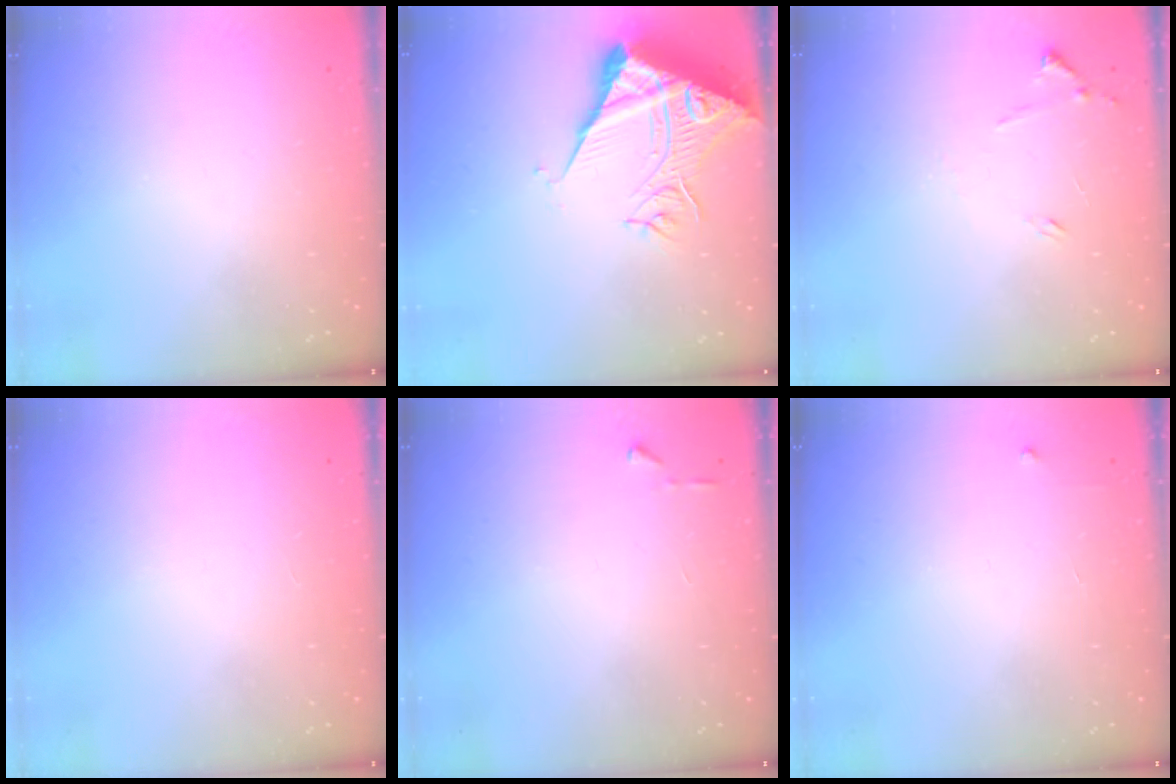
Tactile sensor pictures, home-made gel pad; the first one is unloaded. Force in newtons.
{"total": 11.1, "press": 11.0, "slide": 1.3}
{"total": 8.0, "press": 8.0, "slide": 0.7}
{"total": 1.5, "press": 1.5, "slide": 0.1}
{"total": 3.9, "press": 3.9, "slide": 0.5}
{"total": 2.3, "press": 2.3, "slide": 0.3}